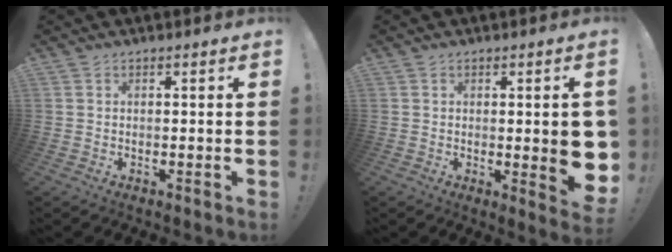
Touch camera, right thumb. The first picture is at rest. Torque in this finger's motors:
{"motor_torque": [1.14, 2.27, 0.88, -0.75, 0.30]}